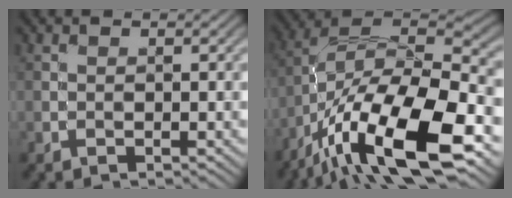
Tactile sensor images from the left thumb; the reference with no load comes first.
{"total": 18.7, "force": [-9.8, 7.0, 14.3], "torque": [-0.258, -0.008, -0.184]}